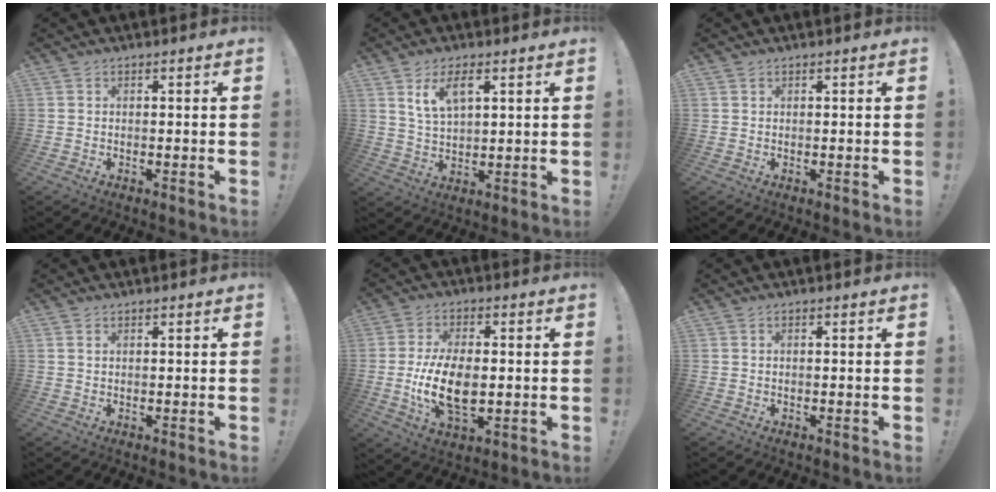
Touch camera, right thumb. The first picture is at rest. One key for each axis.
{"total": 7.6, "fx": 4.0, "fy": 3.2, "fz": 5.6, "tx": -0.105, "ty": -0.007, "tz": 0.072}
{"total": 0.5, "fx": 0.4, "fy": 0.3, "fz": 0.0, "tx": 0.000, "ty": 0.000, "tz": 0.008}
{"total": 0.8, "fx": 0.5, "fy": 0.4, "fz": 0.4, "tx": -0.013, "ty": 0.003, "tz": 0.011}
{"total": 13.9, "fx": -1.7, "fy": 7.4, "fz": 11.7, "tx": -0.225, "ty": -0.006, "tz": -0.034}
{"total": 0.0}